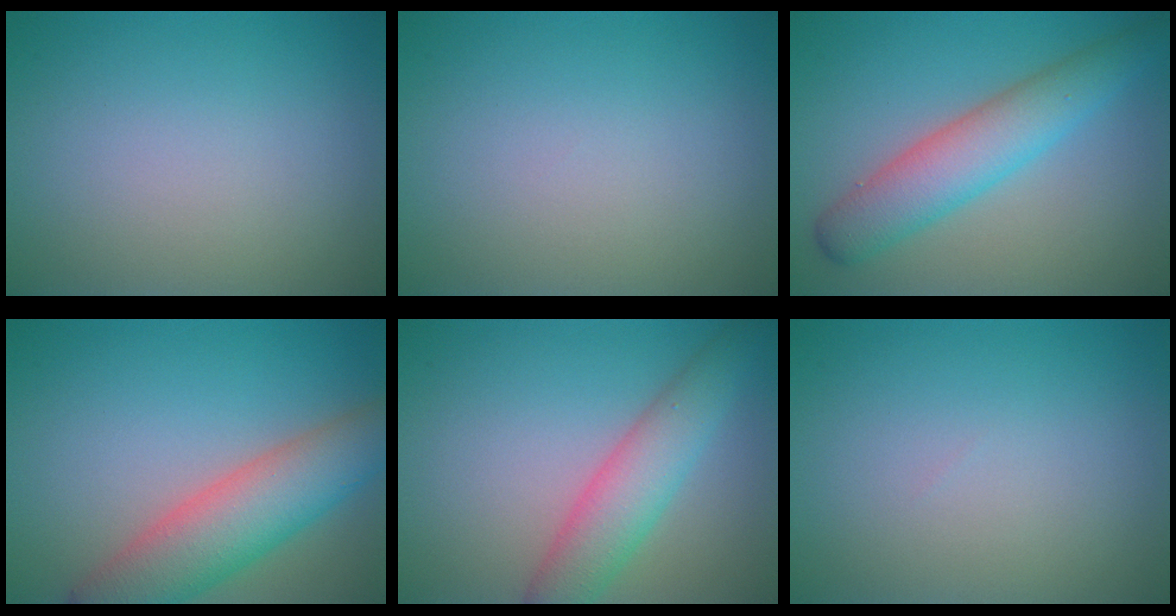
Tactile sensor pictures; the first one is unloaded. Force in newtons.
{"total": 0.0}
{"total": 5.3, "press": 5.3, "slide": 0.1}
{"total": 7.3, "press": 7.3, "slide": 0.3}
{"total": 4.8, "press": 4.8, "slide": 0.2}
{"total": 0.0}